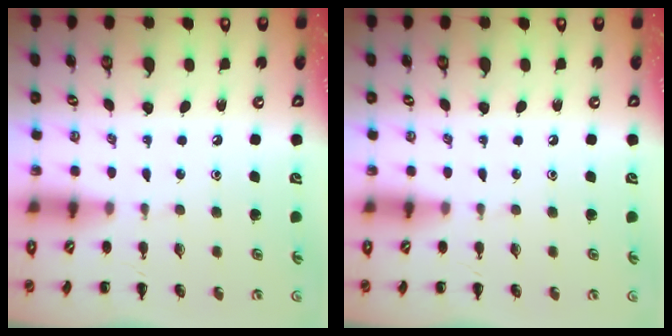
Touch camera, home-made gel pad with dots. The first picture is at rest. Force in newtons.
{"total": 0.0}